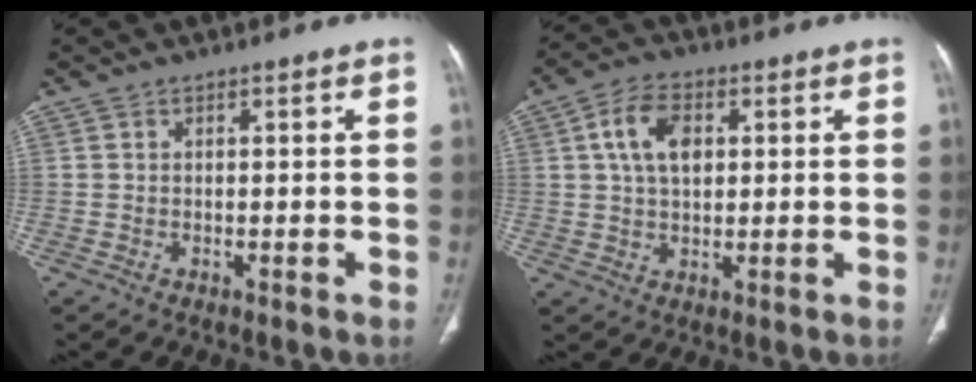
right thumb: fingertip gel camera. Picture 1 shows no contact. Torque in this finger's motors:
{"motor_torque": [0.97, 1.23, 0.81, -0.41, 0.06]}